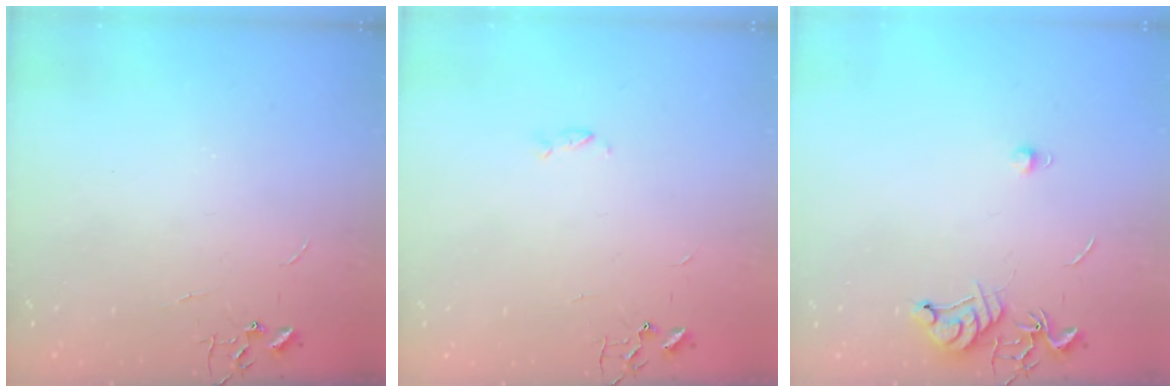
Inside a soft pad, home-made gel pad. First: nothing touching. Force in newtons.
{"total": 2.4, "press": 2.4, "slide": 0.5}
{"total": 7.8, "press": 7.7, "slide": 1.0}